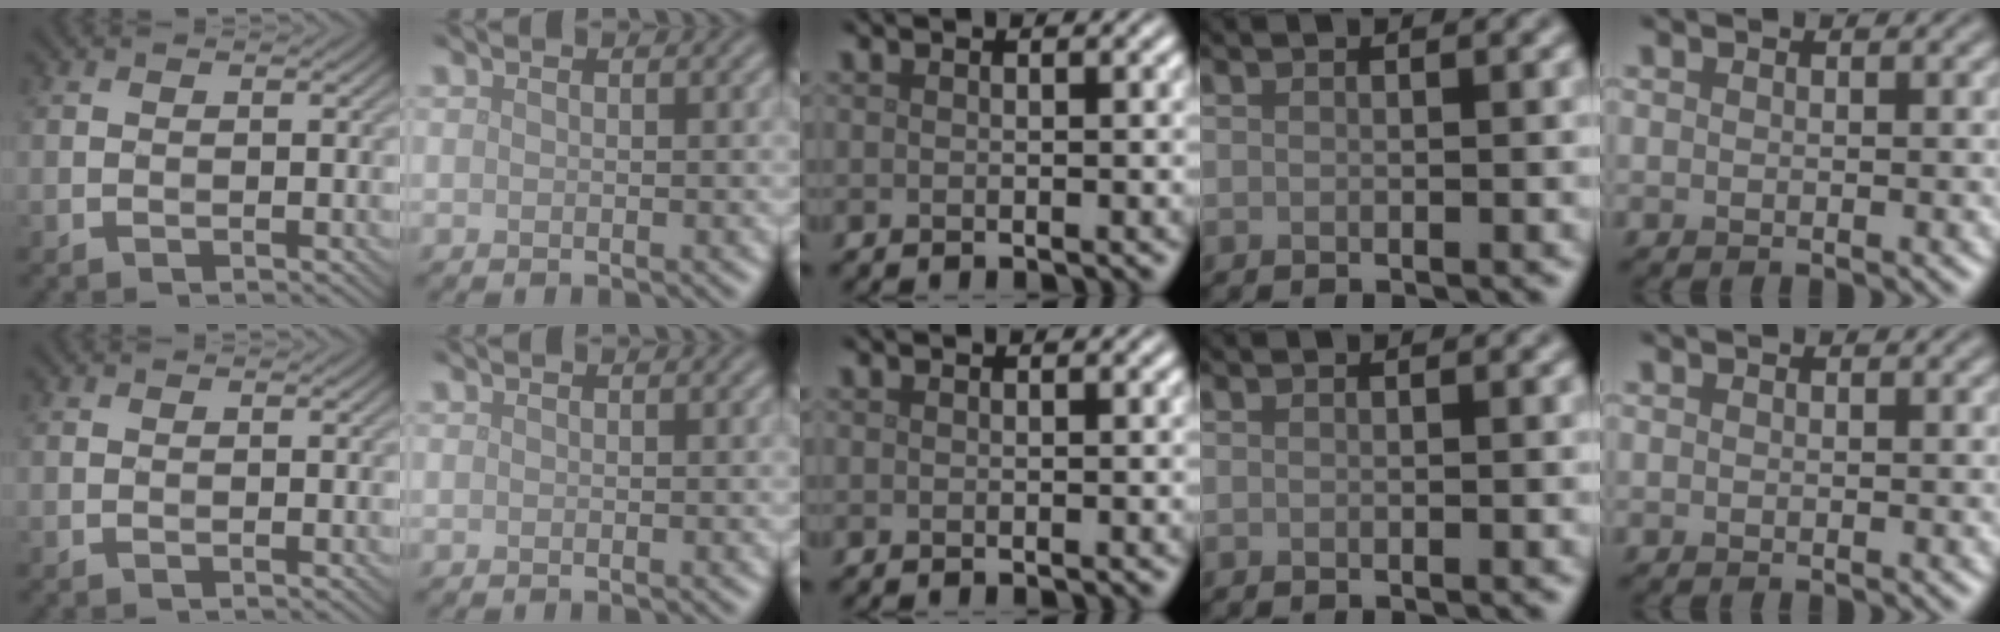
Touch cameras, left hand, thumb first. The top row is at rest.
{}